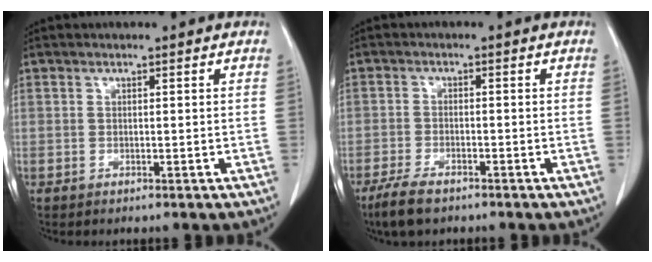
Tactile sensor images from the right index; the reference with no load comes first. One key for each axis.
{"total": 5.0, "fx": -3.8, "fy": 1.5, "fz": 3.0, "tx": -0.063, "ty": -0.008, "tz": -0.069}